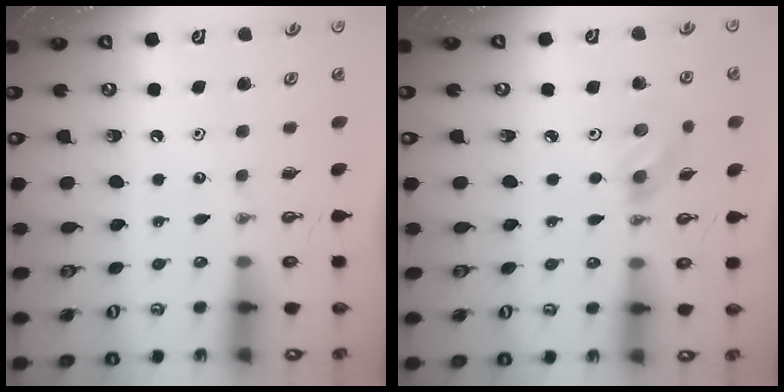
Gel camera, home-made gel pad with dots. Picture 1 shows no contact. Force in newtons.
{"total": 5.0, "press": 4.5, "slide": 2.2}